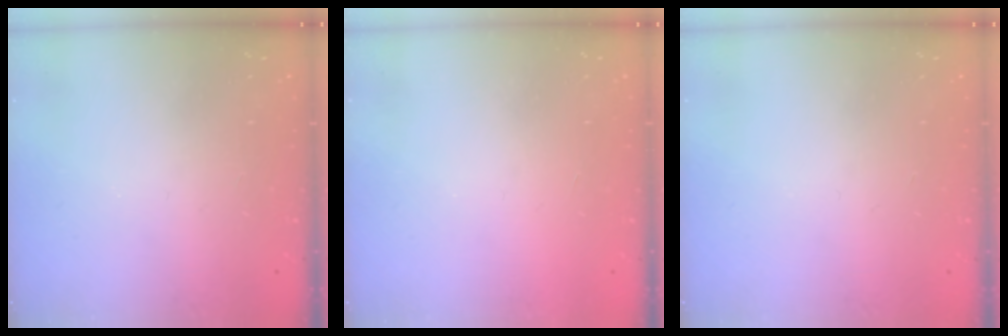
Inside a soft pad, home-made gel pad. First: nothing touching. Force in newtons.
{"total": 1.6, "press": 1.6, "slide": 0.1}
{"total": 0.0}